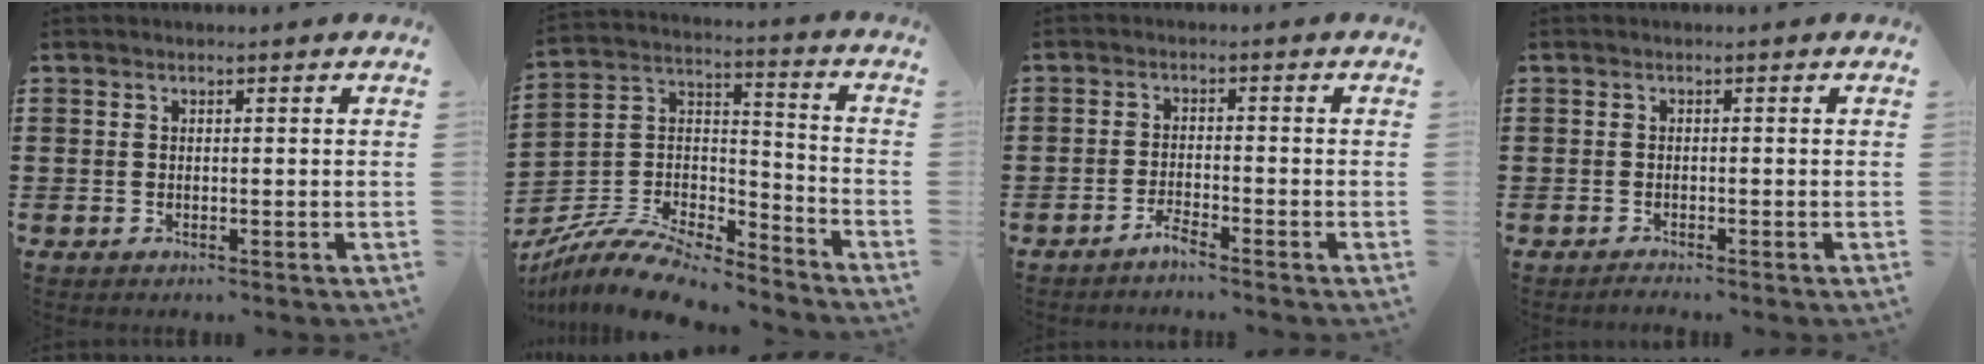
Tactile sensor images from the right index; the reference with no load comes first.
{"total": 9.7, "force": [-8.7, 2.5, 3.5], "torque": [-0.074, 0.016, -0.172]}
{"total": 2.3, "force": [-2.2, -0.2, 0.7], "torque": [-0.014, 0.001, -0.041]}
{"total": 0.9, "force": [-0.9, -0.2, 0.0], "torque": [-0.002, -0.002, -0.019]}